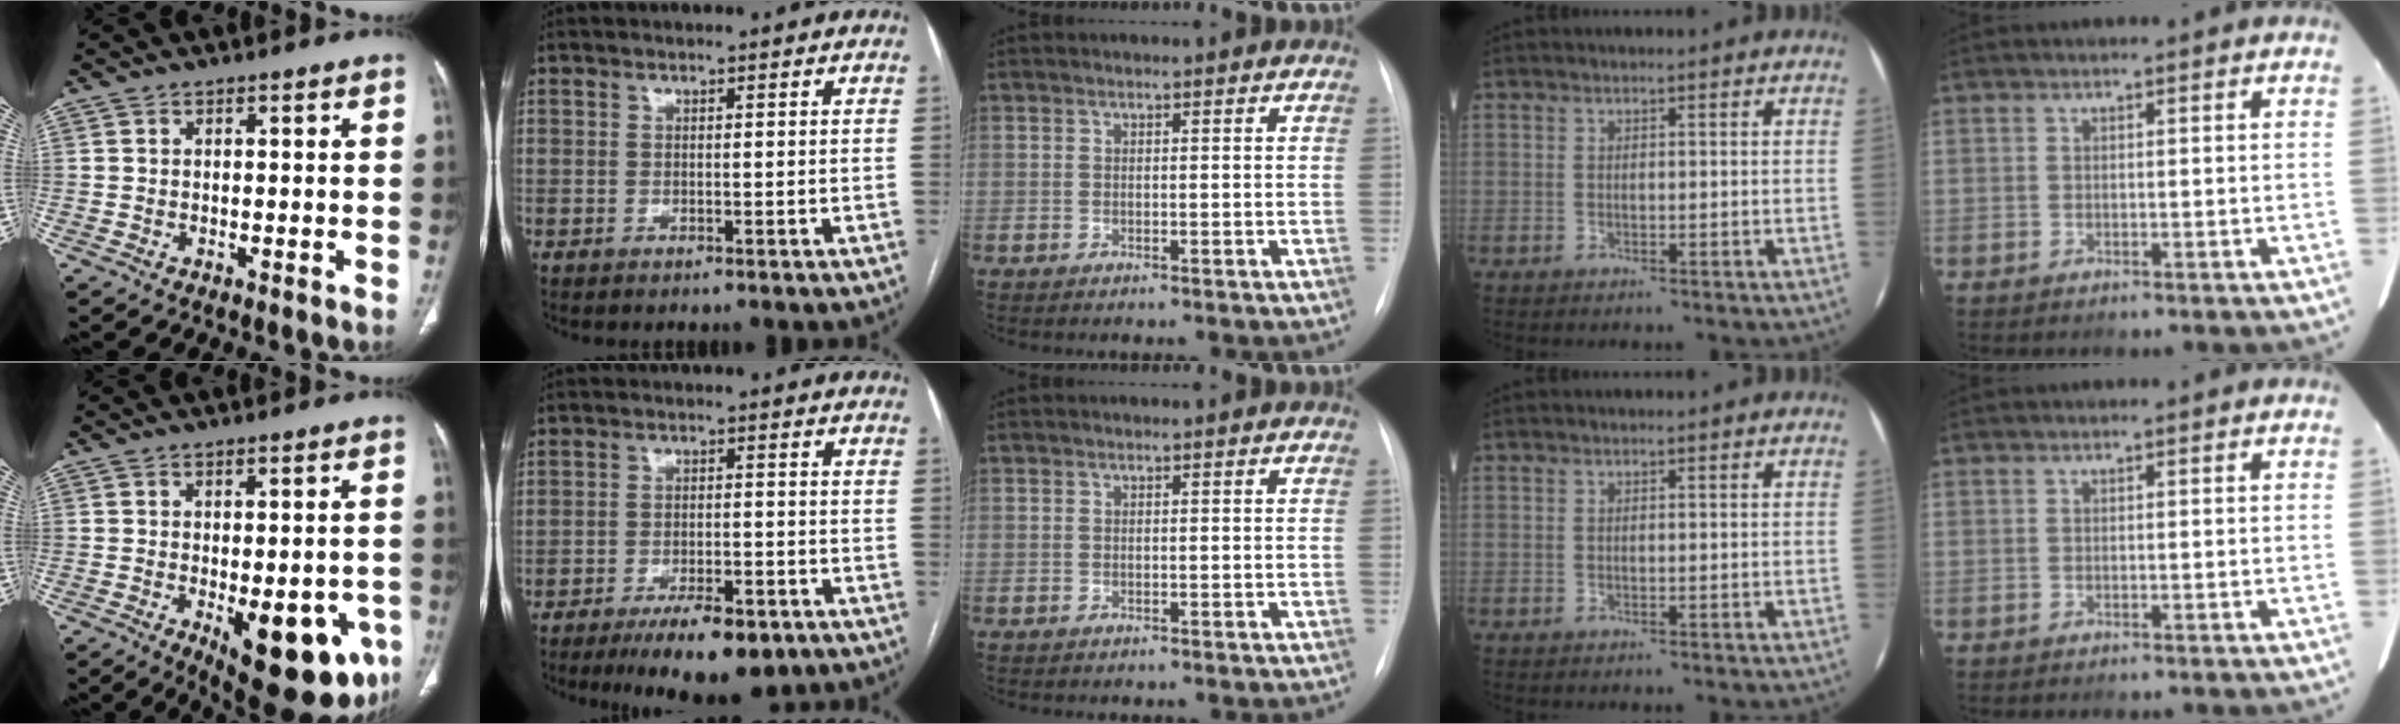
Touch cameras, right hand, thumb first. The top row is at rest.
{"thumb": {"total": 18.0, "force": [-6.4, 7.6, 15.0], "torque": [-0.139, -0.004, -0.064]}, "index": {"total": 10.3, "force": [-6.9, 3.1, 6.9], "torque": [-0.102, -0.009, -0.107]}}